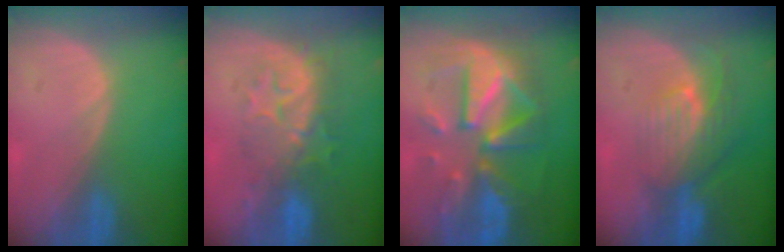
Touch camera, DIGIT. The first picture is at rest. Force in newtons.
{"total": 8.4, "press": 8.2, "slide": 2.0}
{"total": 12.1, "press": 12.0, "slide": 1.3}
{"total": 8.2, "press": 7.3, "slide": 3.7}